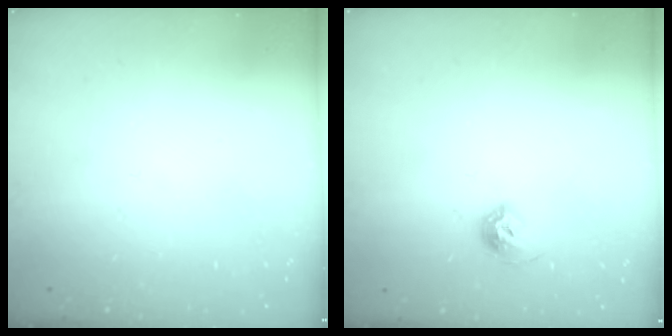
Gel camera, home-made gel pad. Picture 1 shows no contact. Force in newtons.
{"total": 7.6, "press": 7.5, "slide": 1.1}